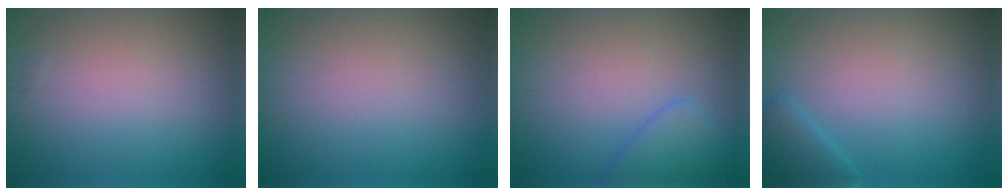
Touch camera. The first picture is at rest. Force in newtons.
{"total": 0.0}
{"total": 2.5, "press": 2.5, "slide": 0.2}
{"total": 2.3, "press": 2.3, "slide": 0.2}